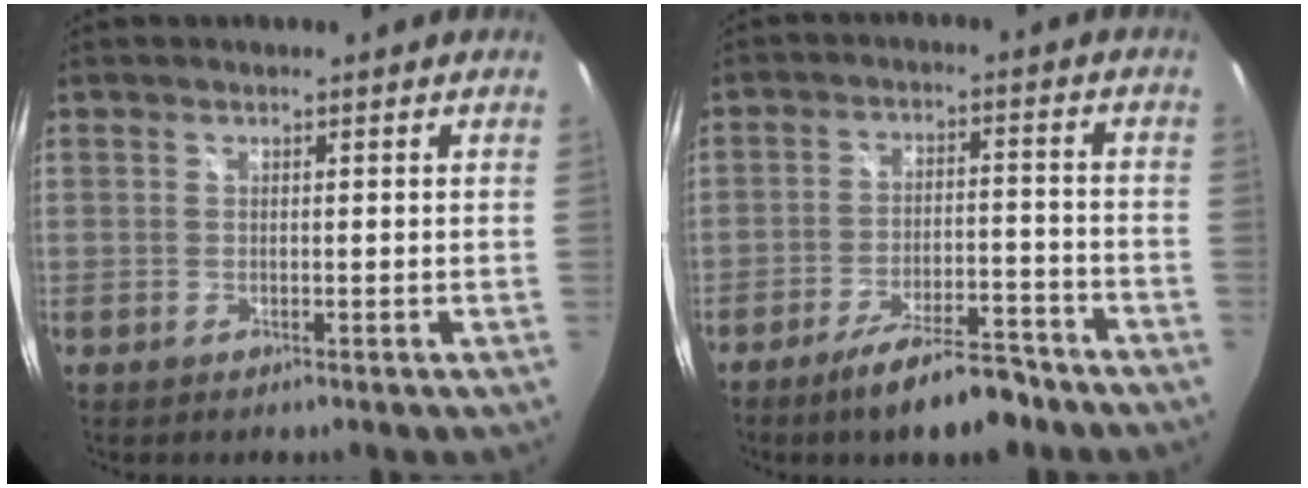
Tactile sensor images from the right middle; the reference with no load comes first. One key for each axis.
{"total": 11.2, "fx": -8.8, "fy": 2.8, "fz": 6.4, "tx": -0.117, "ty": 0.000, "tz": -0.134}